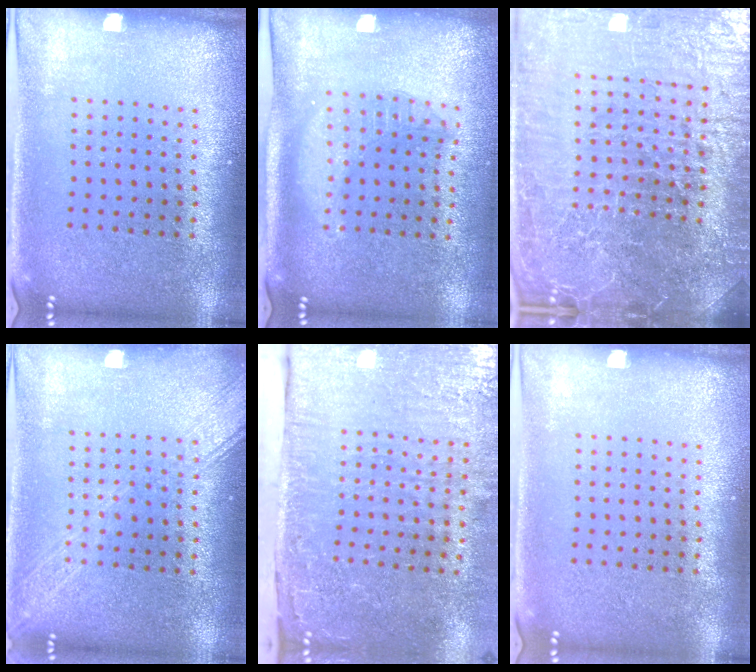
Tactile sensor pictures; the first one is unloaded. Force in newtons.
{"total": 1.7, "press": 1.5, "slide": 0.9}
{"total": 6.9, "press": 6.1, "slide": 3.1}
{"total": 1.7, "press": 1.7, "slide": 0.2}
{"total": 5.0, "press": 4.0, "slide": 3.0}
{"total": 0.0}